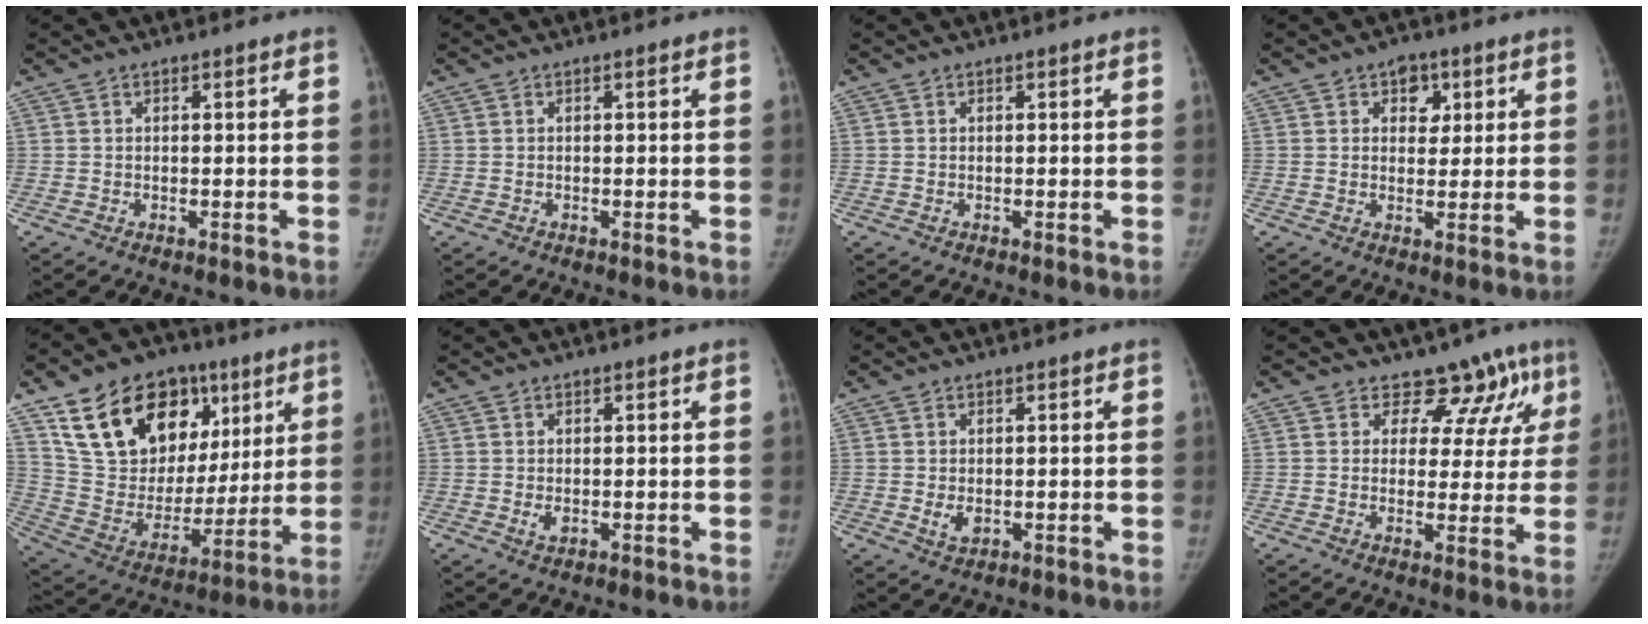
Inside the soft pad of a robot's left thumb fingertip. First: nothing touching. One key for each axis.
{"total": 0.0}
{"total": 0.0}
{"total": 4.9, "fx": 2.1, "fy": 3.7, "fz": 2.4, "tx": 0.000, "ty": -0.006, "tz": 0.026}
{"total": 25.7, "fx": 12.5, "fy": 16.9, "fz": 14.8, "tx": -0.205, "ty": -0.003, "tz": 0.227}
{"total": 1.5, "fx": 0.0, "fy": 1.0, "fz": 1.0, "tx": -0.015, "ty": -0.003, "tz": 0.003}
{"total": 2.5, "fx": -0.1, "fy": 1.8, "fz": 1.7, "tx": -0.024, "ty": -0.005, "tz": 0.004}
{"total": 9.6, "fx": 7.0, "fy": 6.3, "fz": 1.8, "tx": 0.032, "ty": -0.028, "tz": 0.065}